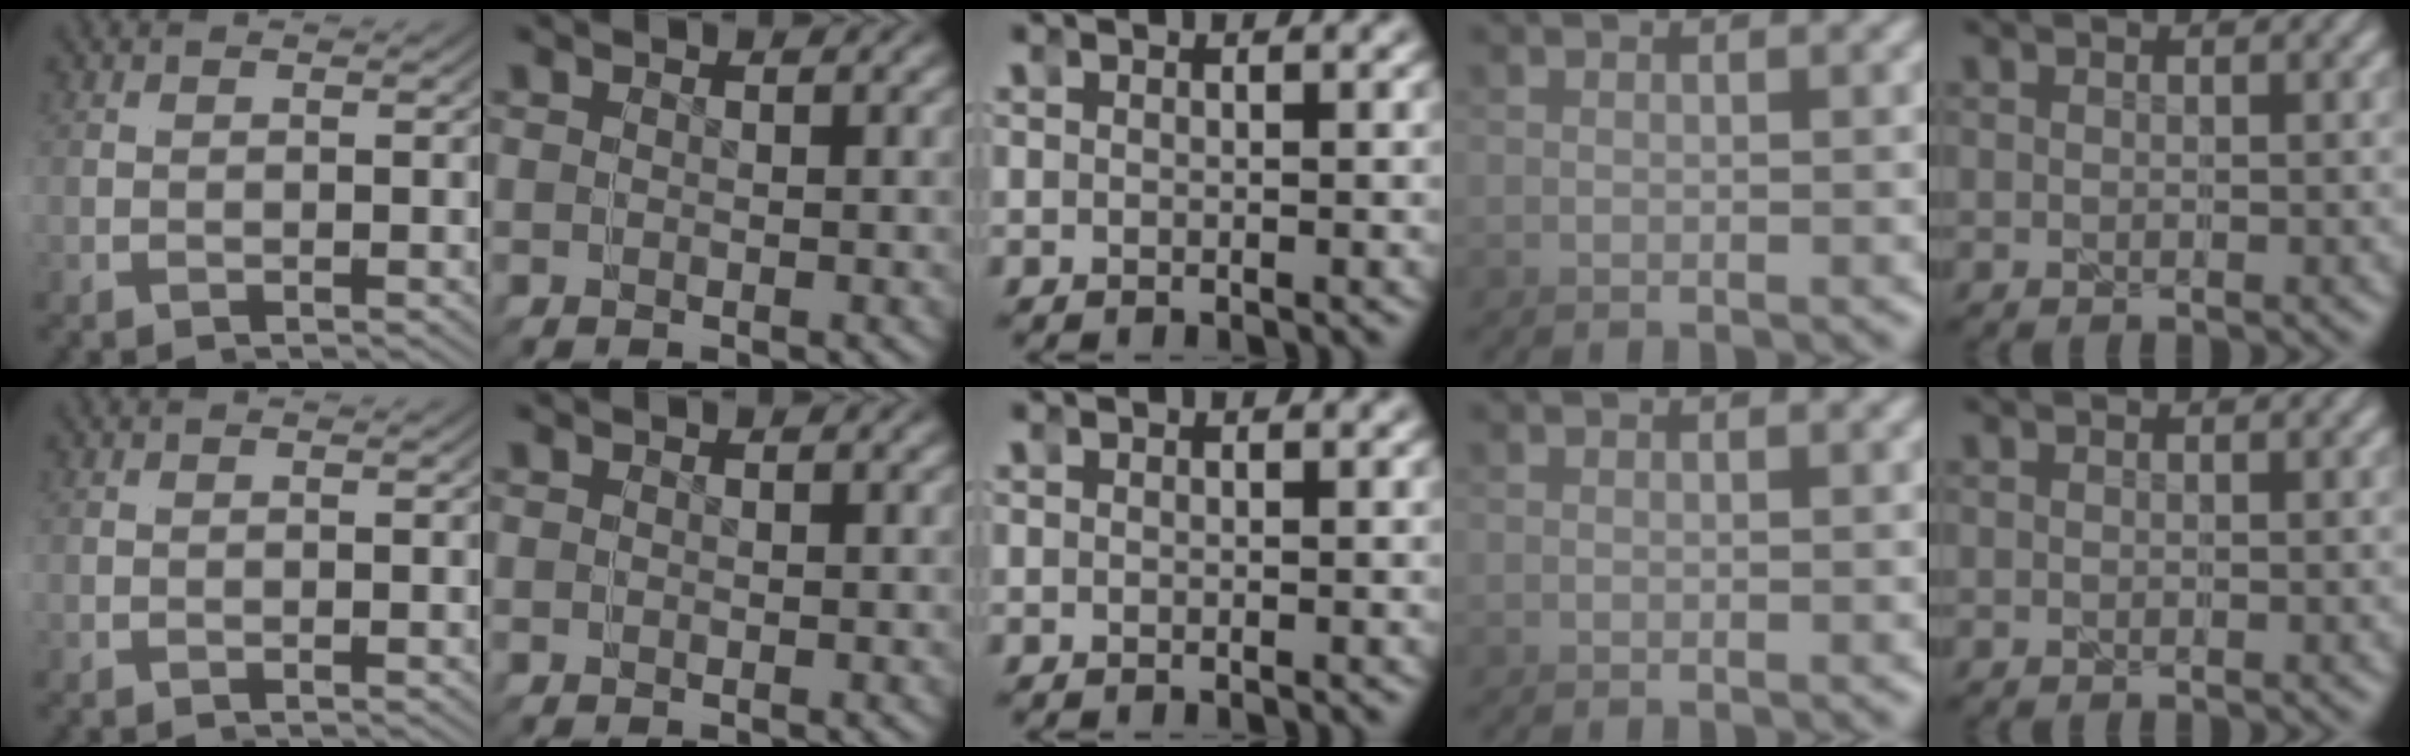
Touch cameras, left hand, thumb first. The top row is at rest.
{}